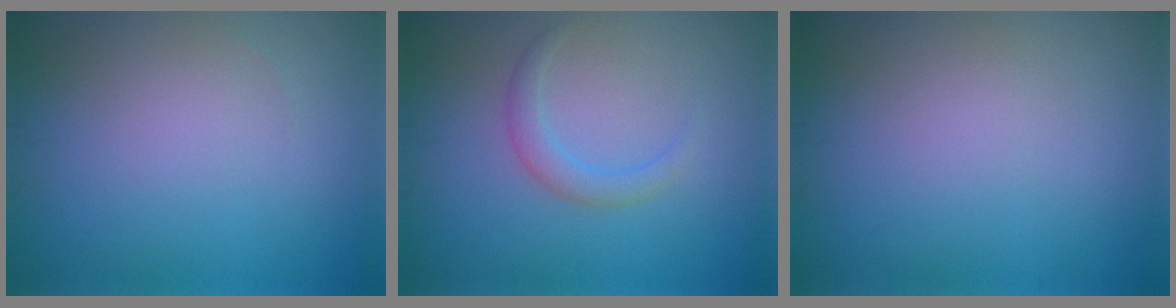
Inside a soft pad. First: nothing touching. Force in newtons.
{"total": 1.8, "press": 1.8, "slide": 0.2}
{"total": 0.0}